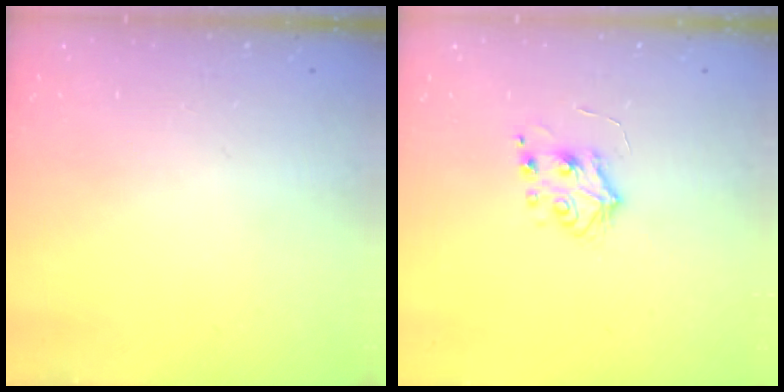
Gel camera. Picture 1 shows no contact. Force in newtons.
{"total": 5.3, "press": 5.2, "slide": 1.0}